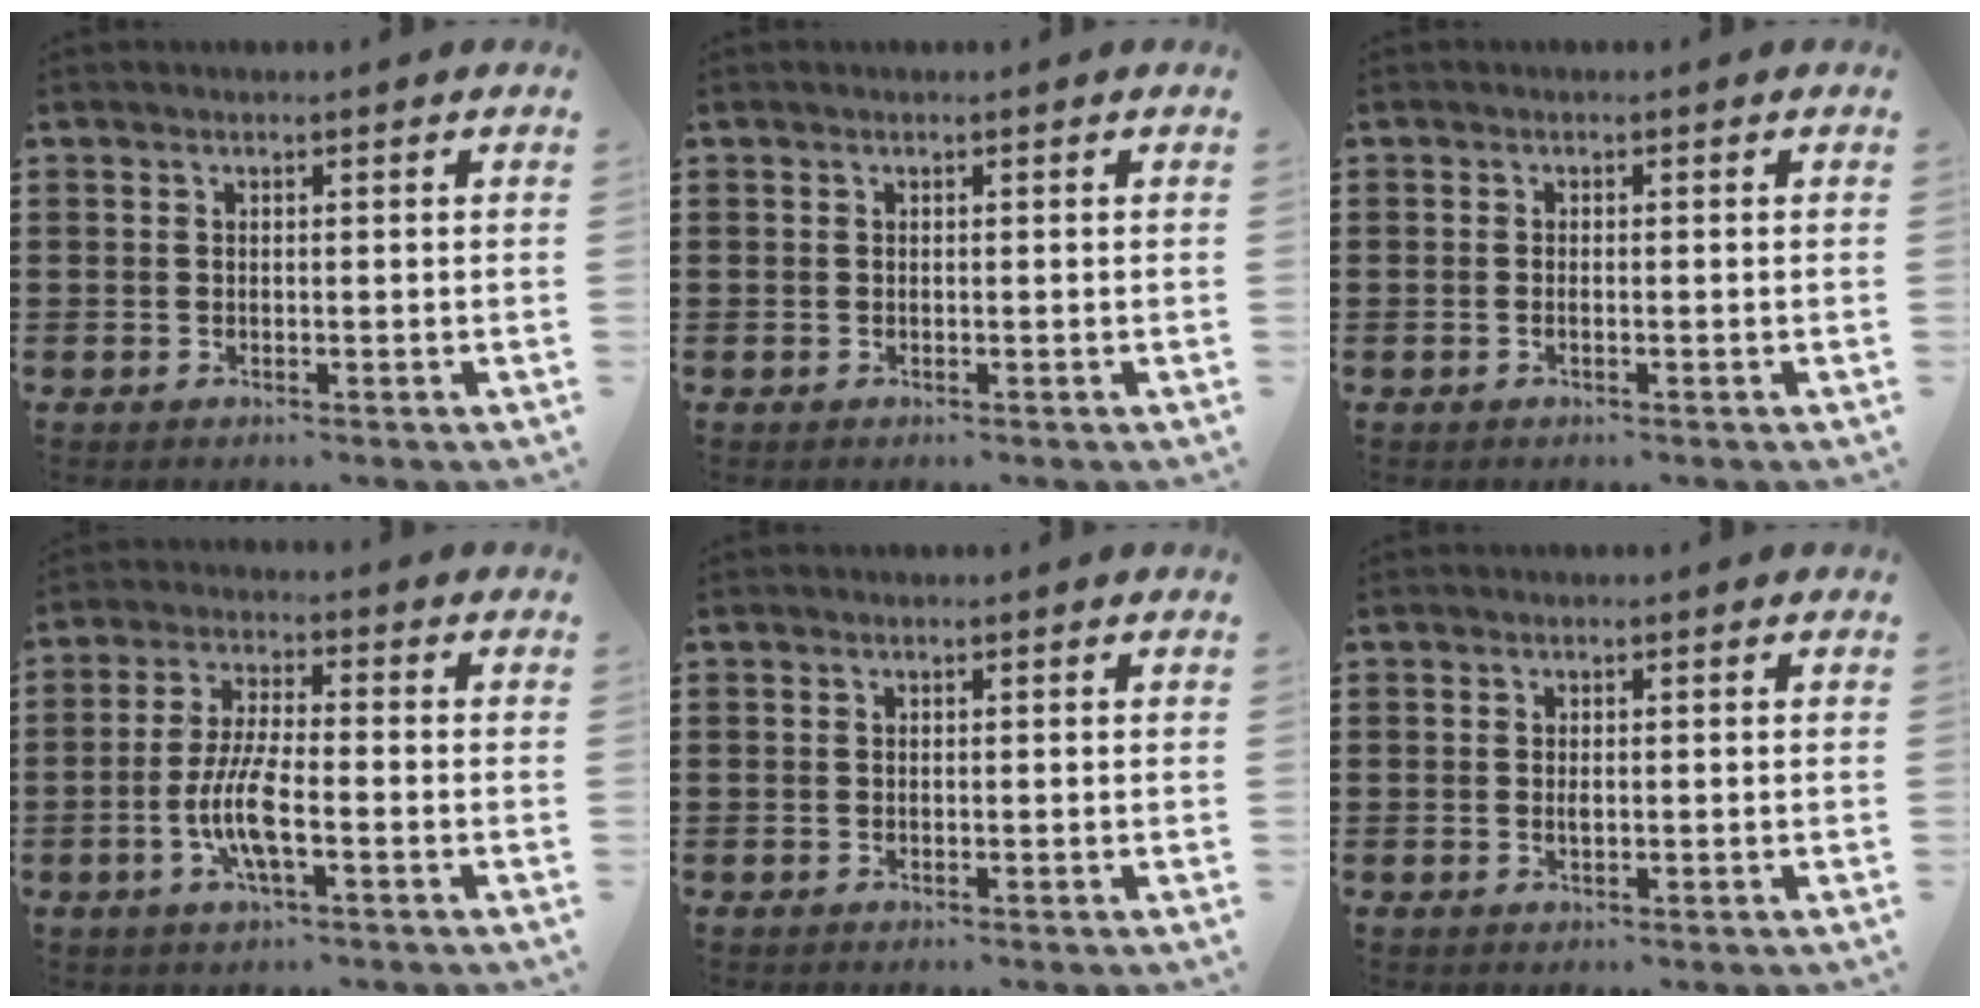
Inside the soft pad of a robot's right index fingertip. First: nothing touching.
{"total": 0.0}
{"total": 0.5, "force": [-0.2, -0.1, 0.5], "torque": [-0.010, -0.006, -0.001]}
{"total": 7.6, "force": [-2.3, 1.8, 7.0], "torque": [-0.158, -0.016, -0.048]}
{"total": 0.0}
{"total": 0.9, "force": [0.1, 0.3, 0.8], "torque": [-0.018, -0.003, 0.003]}